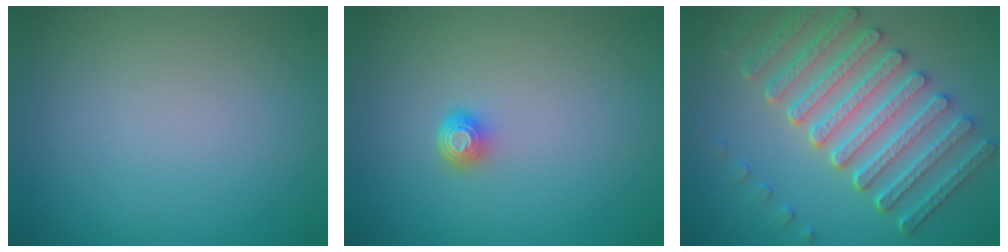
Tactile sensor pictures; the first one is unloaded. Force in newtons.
{"total": 1.4, "press": 1.1, "slide": 1.0}
{"total": 7.7, "press": 6.1, "slide": 4.8}